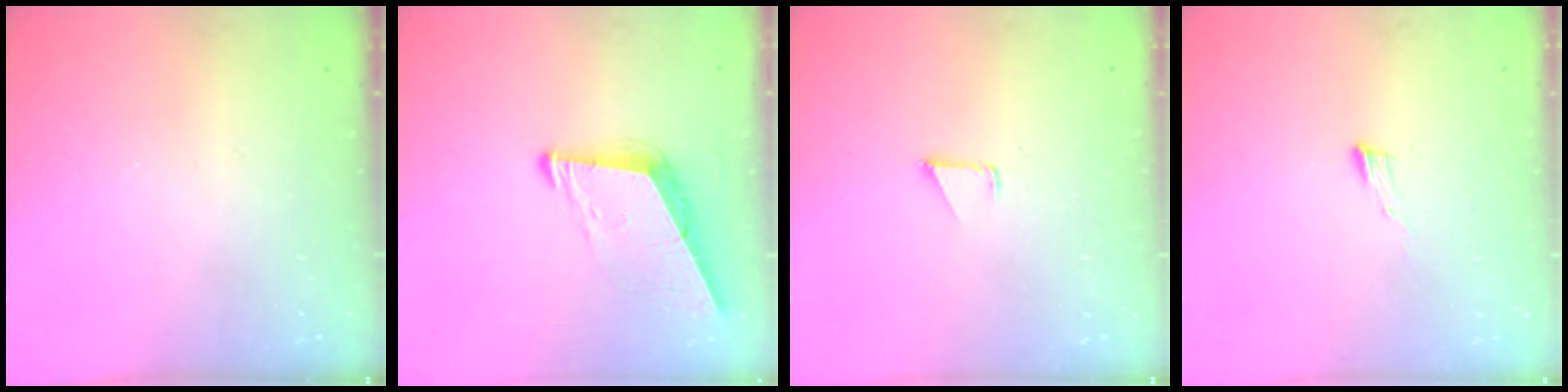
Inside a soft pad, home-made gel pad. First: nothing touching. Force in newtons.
{"total": 7.4, "press": 7.3, "slide": 1.4}
{"total": 0.7, "press": 0.7, "slide": 0.1}
{"total": 4.8, "press": 4.8, "slide": 0.6}